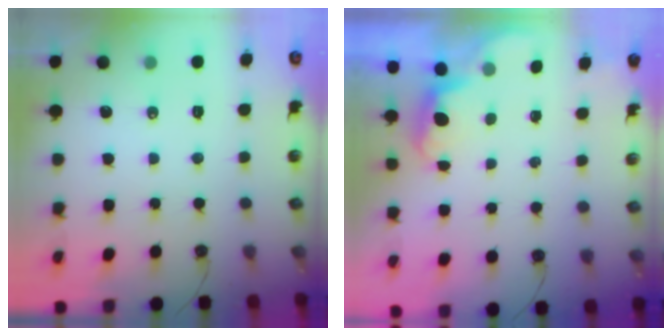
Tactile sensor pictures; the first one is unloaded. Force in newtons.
{"total": 0.8, "press": 0.4, "slide": 0.7}